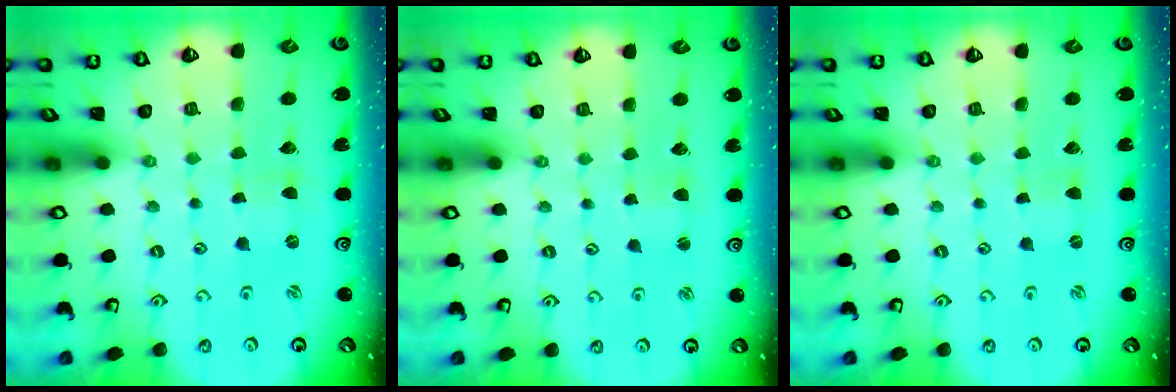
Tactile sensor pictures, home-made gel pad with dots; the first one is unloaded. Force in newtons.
{"total": 2.5, "press": 2.4, "slide": 0.4}
{"total": 0.0}